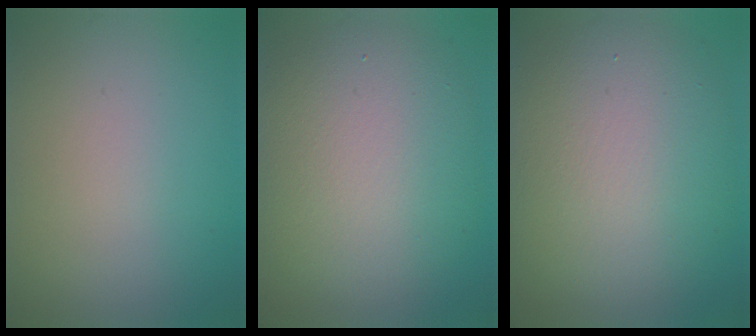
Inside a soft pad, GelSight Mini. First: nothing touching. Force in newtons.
{"total": 9.6, "press": 9.6, "slide": 0.6}
{"total": 10.7, "press": 10.7, "slide": 0.4}